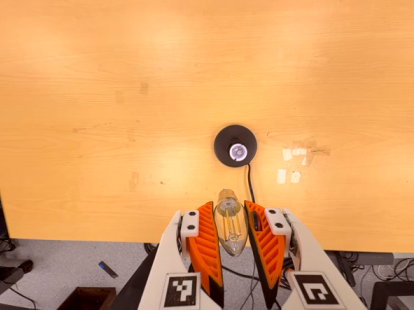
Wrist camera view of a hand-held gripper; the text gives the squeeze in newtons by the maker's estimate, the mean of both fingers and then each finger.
{"total": 10.1, "left": 9.6, "right": 10.7}